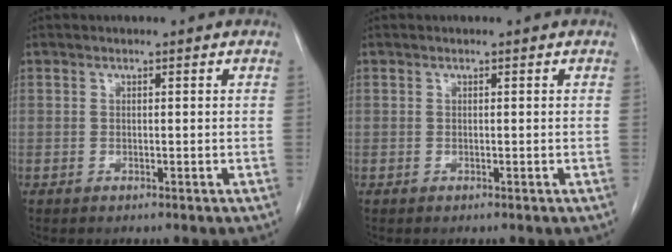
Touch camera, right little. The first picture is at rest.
{"total": 0.0}